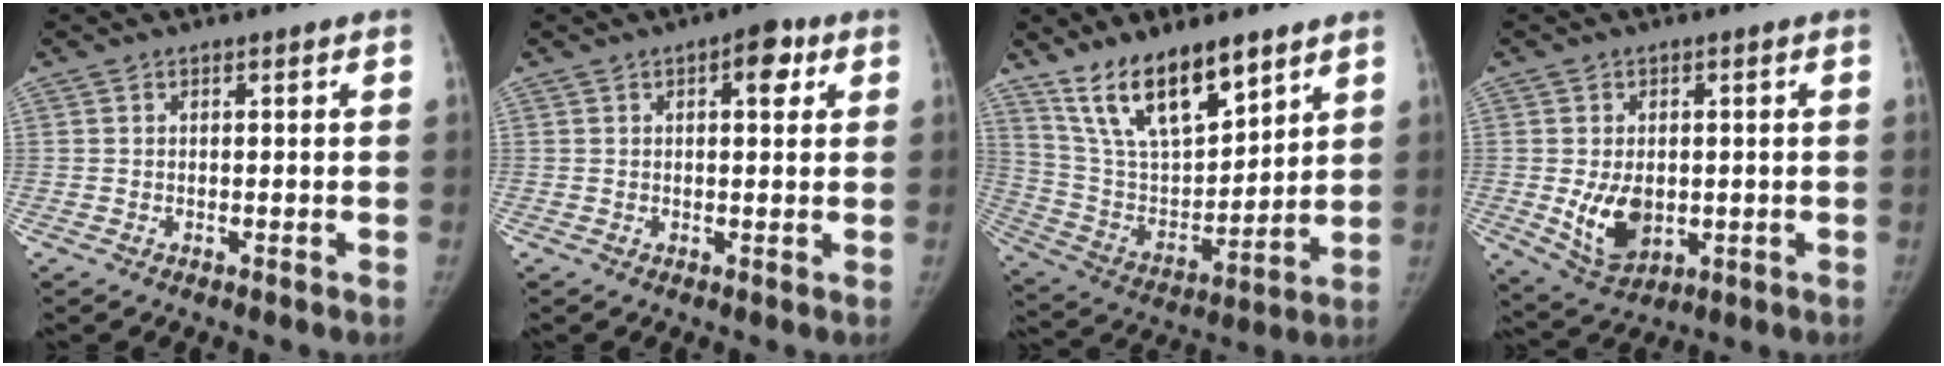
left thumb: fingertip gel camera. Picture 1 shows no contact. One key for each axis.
{"total": 4.7, "fx": 1.9, "fy": 2.3, "fz": 3.7, "tx": -0.033, "ty": 0.000, "tz": 0.018}
{"total": 17.5, "fx": 12.0, "fy": 6.9, "fz": 10.7, "tx": -0.151, "ty": -0.061, "tz": 0.234}
{"total": 8.5, "fx": -0.8, "fy": 5.9, "fz": 6.1, "tx": -0.085, "ty": -0.012, "tz": 0.002}